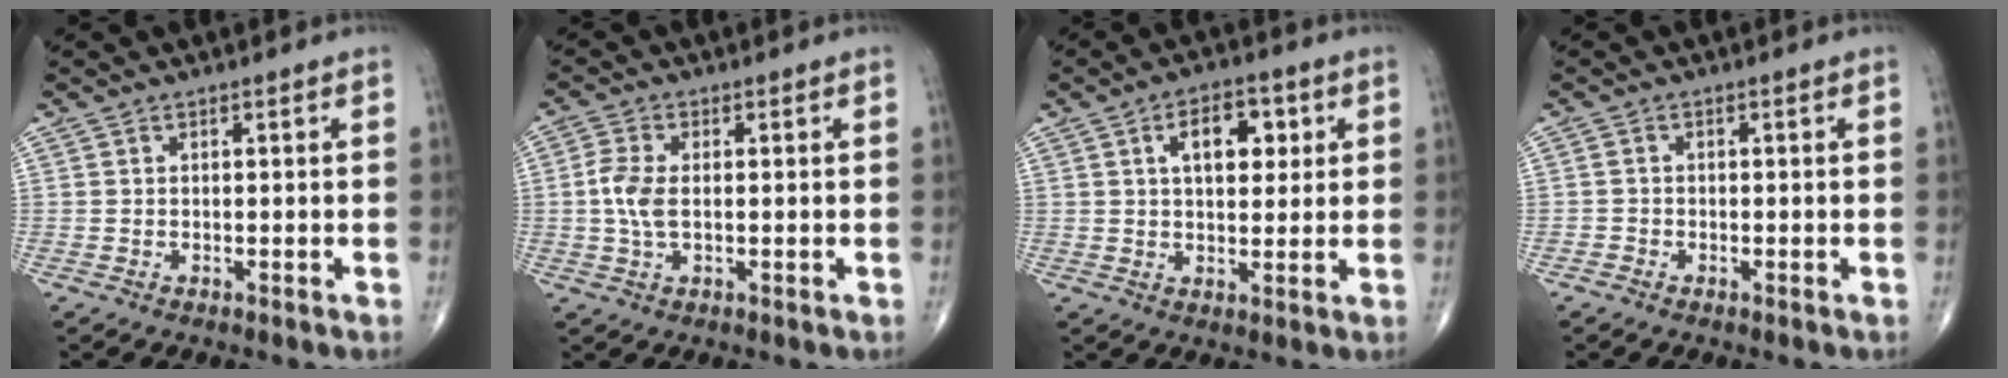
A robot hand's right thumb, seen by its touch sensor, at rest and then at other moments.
{"total": 5.1, "force": [0.1, 2.7, 4.3], "torque": [-0.108, 0.003, -0.001]}
{"total": 8.5, "force": [2.6, 4.8, 6.5], "torque": [-0.066, -0.001, 0.038]}
{"total": 1.1, "force": [-0.6, 0.9, -0.1], "torque": [0.008, 0.006, -0.018]}